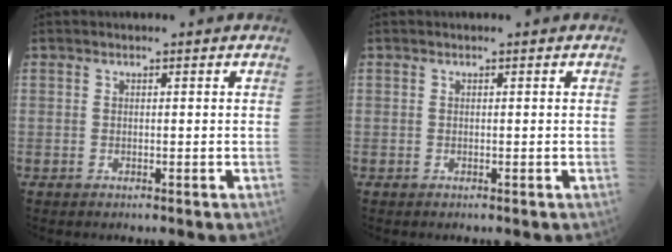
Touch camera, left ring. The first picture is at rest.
{"total": 0.0}